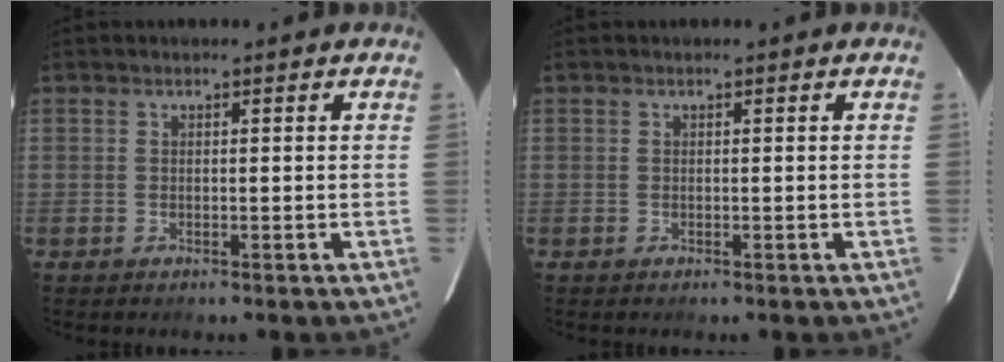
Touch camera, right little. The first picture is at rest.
{"total": 0.0}